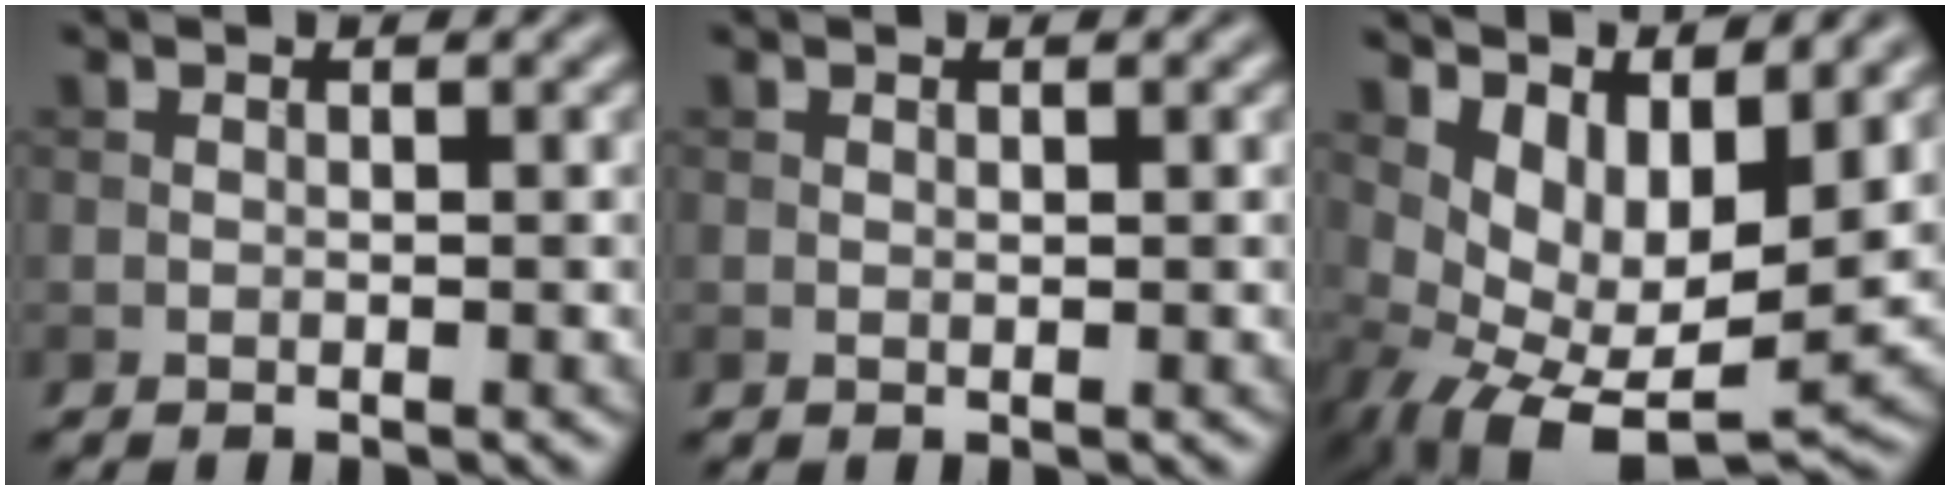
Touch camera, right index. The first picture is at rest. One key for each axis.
{"total": 0.0}
{"total": 8.8, "fx": 1.9, "fy": 4.8, "fz": 7.2, "tx": -0.120, "ty": -0.020, "tz": 0.043}